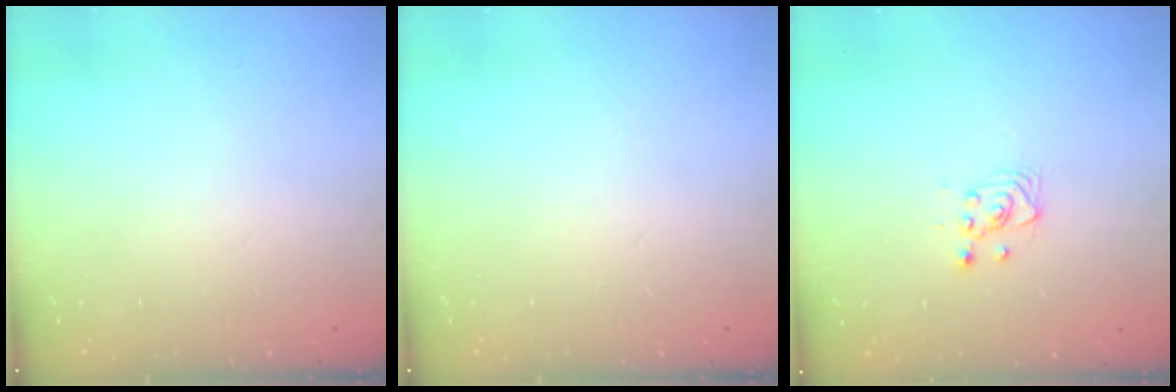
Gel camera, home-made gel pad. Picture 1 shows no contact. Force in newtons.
{"total": 0.0}
{"total": 3.6, "press": 3.4, "slide": 1.4}